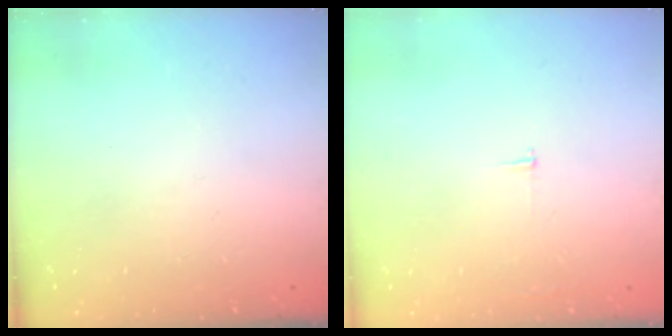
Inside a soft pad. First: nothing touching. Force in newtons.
{"total": 2.3, "press": 2.3, "slide": 0.2}